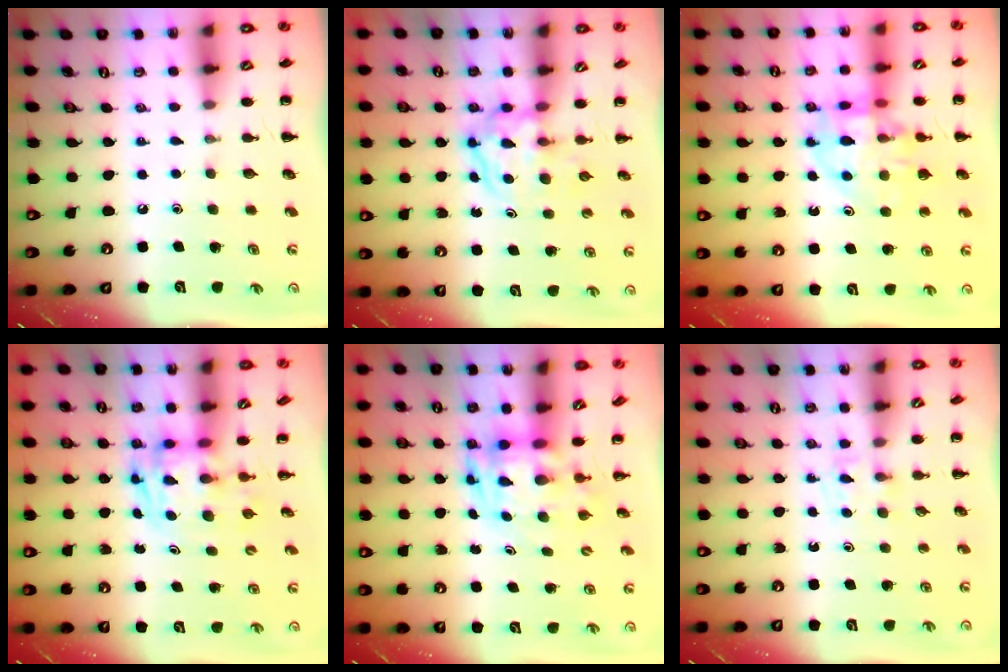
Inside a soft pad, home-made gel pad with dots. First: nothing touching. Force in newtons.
{"total": 3.9, "press": 3.9, "slide": 0.4}
{"total": 14.2, "press": 13.8, "slide": 3.2}
{"total": 2.7, "press": 2.6, "slide": 0.5}
{"total": 3.8, "press": 3.7, "slide": 0.7}
{"total": 2.8, "press": 2.5, "slide": 1.1}